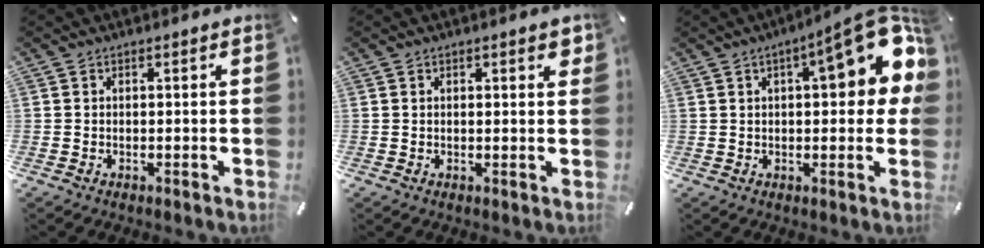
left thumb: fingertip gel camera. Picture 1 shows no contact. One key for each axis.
{"total": 1.8, "fx": 0.9, "fy": 0.5, "fz": 1.5, "tx": -0.022, "ty": -0.001, "tz": 0.013}
{"total": 17.5, "fx": 5.9, "fy": 5.9, "fz": 15.4, "tx": -0.197, "ty": -0.025, "tz": 0.090}